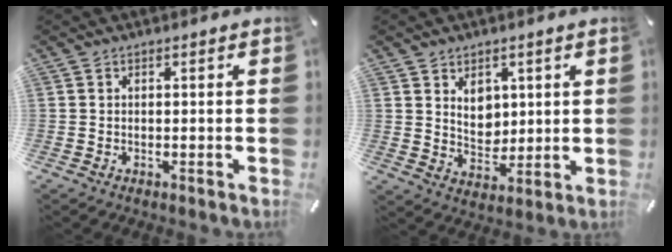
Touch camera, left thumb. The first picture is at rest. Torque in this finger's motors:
{"motor_torque": [1.34, 1.24, 0.60, -0.67, 0.27]}